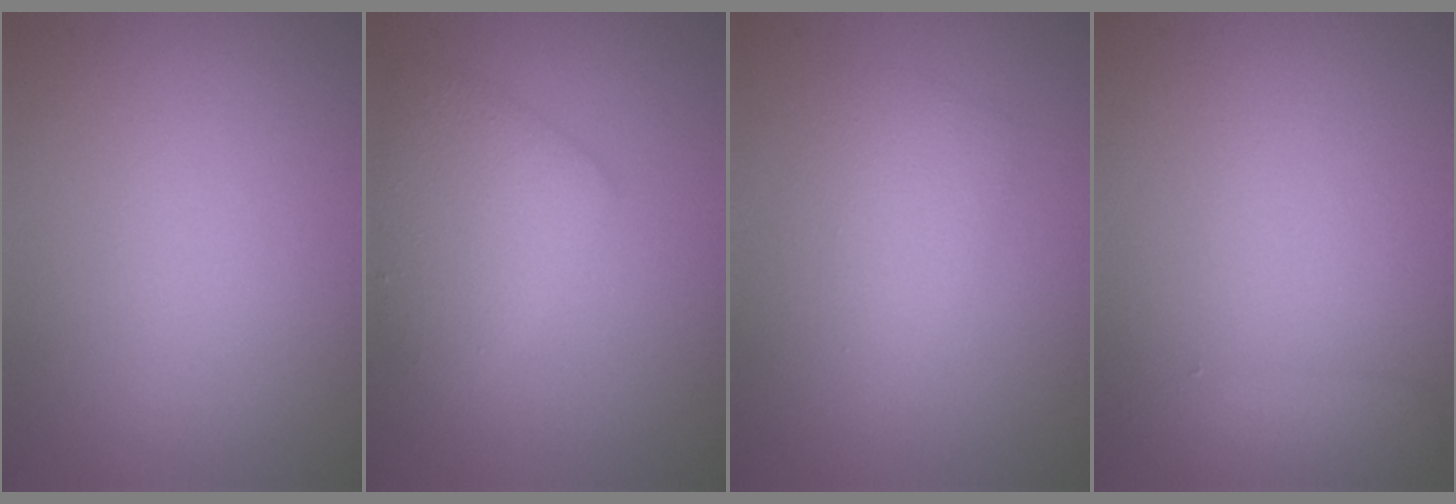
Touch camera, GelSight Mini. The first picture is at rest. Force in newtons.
{"total": 3.8, "press": 3.8, "slide": 0.1}
{"total": 2.4, "press": 2.4, "slide": 0.0}
{"total": 1.3, "press": 1.3, "slide": 0.1}